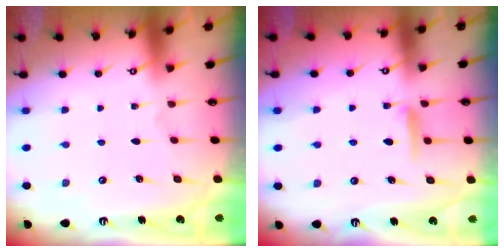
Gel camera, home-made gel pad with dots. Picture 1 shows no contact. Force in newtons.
{"total": 7.1, "press": 7.1, "slide": 0.7}